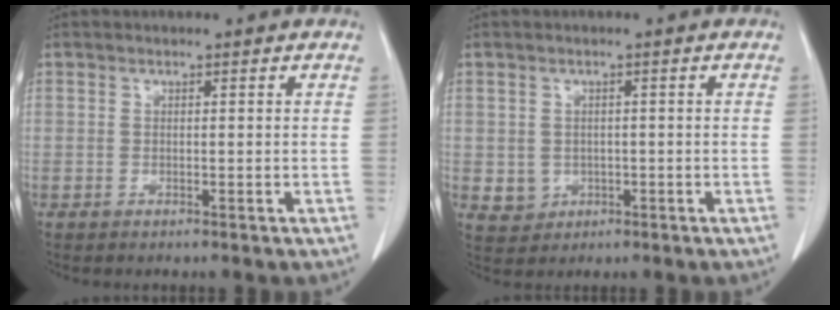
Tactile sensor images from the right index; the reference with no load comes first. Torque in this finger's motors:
{"motor_torque": [-0.36, 0.28, -0.44, -0.16]}